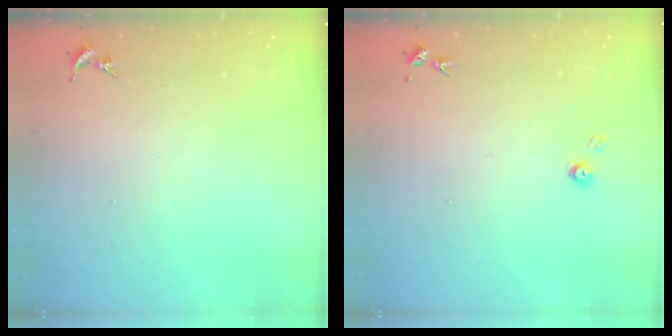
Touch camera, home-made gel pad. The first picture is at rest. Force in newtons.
{"total": 3.8, "press": 3.8, "slide": 0.5}